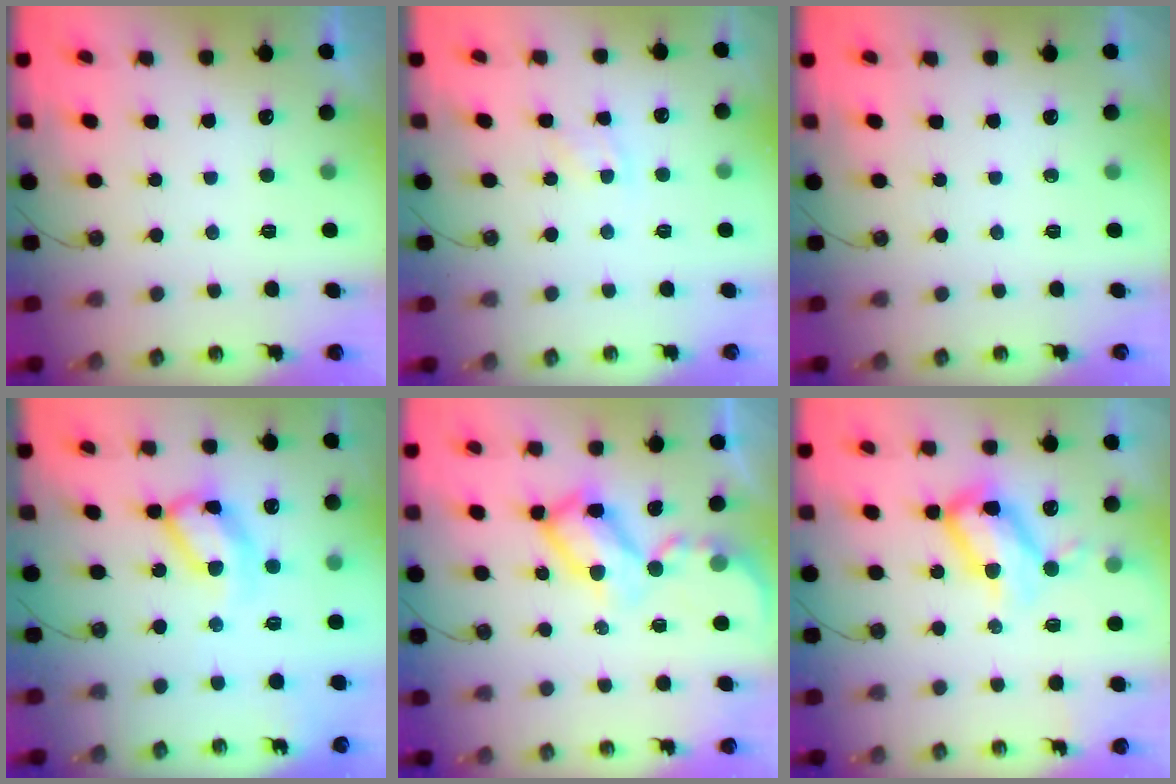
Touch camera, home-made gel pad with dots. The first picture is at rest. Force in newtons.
{"total": 5.2, "press": 5.1, "slide": 0.7}
{"total": 0.0}
{"total": 14.8, "press": 14.8, "slide": 1.1}
{"total": 12.2, "press": 12.2, "slide": 1.1}
{"total": 14.1, "press": 14.0, "slide": 1.1}